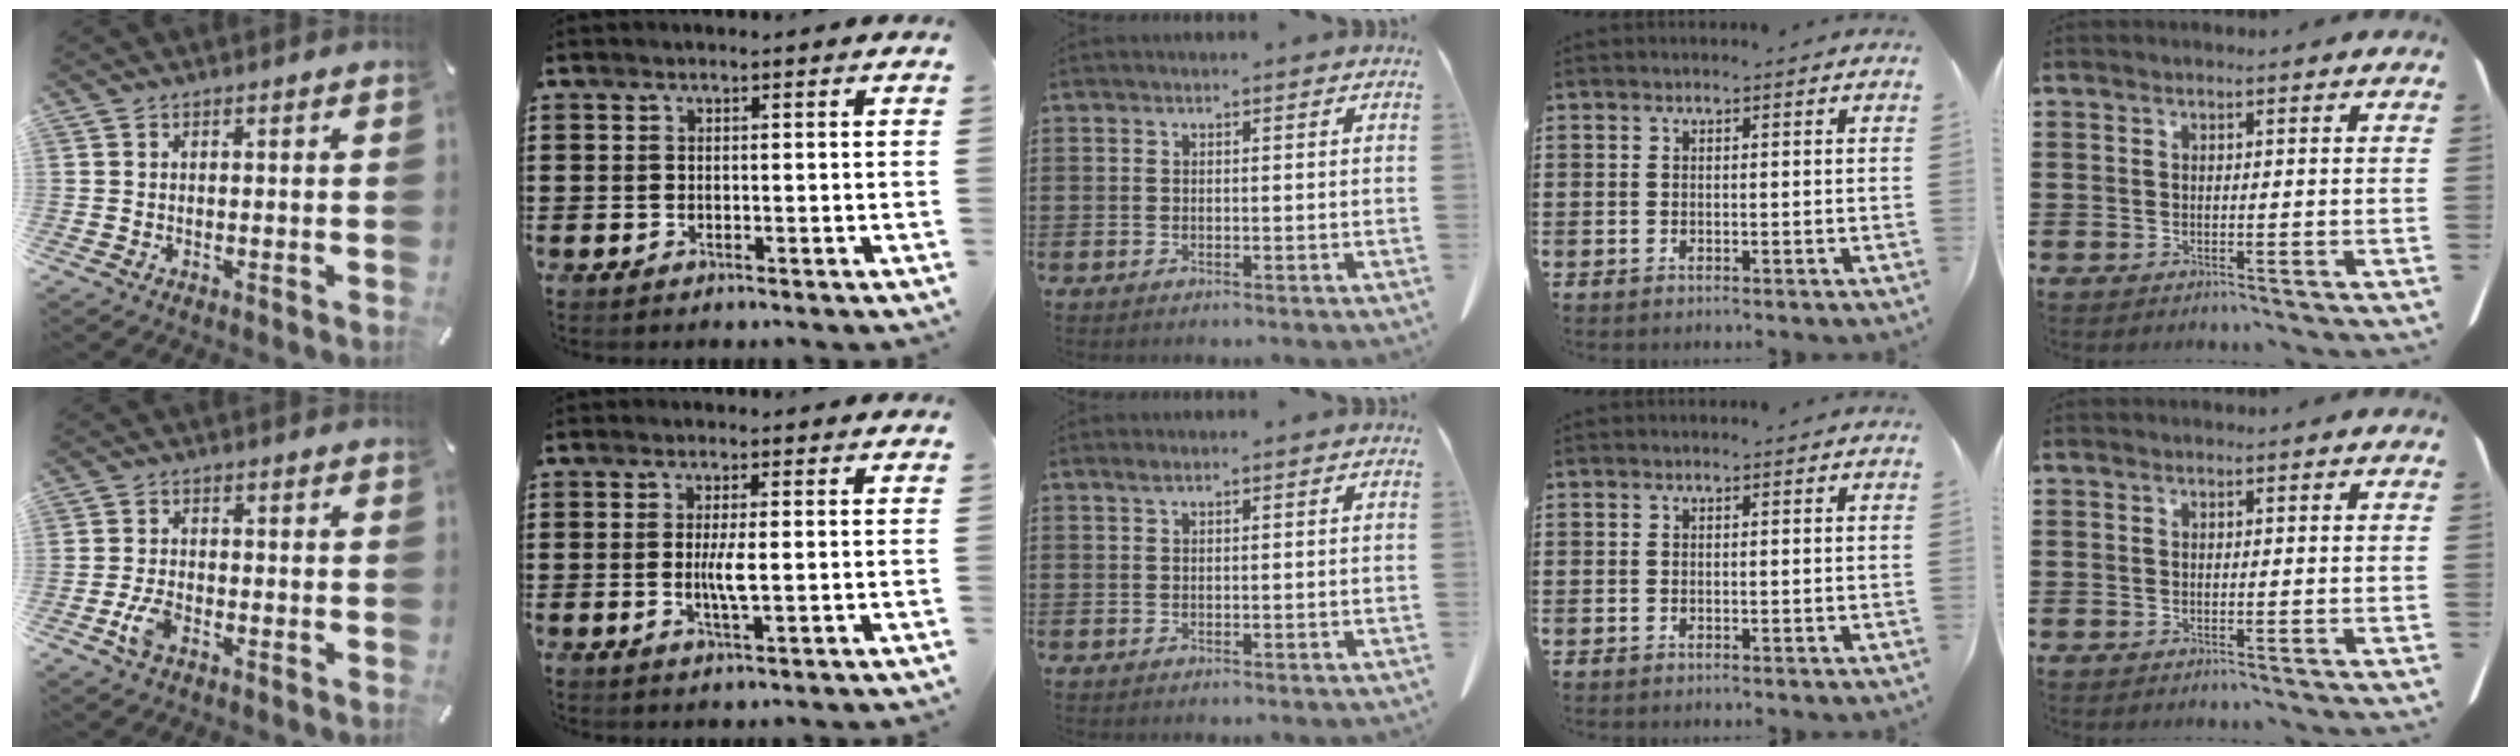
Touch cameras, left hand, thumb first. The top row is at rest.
{"thumb": {"total": 4.9, "force": [-2.3, 2.5, 3.6], "torque": [-0.090, 0.000, -0.049]}, "index": {"total": 3.7, "force": [0.0, 0.5, 3.7], "torque": [-0.074, -0.005, -0.004]}, "middle": {"total": 0.9, "force": [0.4, 0.1, 0.7], "torque": [-0.016, 0.001, 0.008]}}